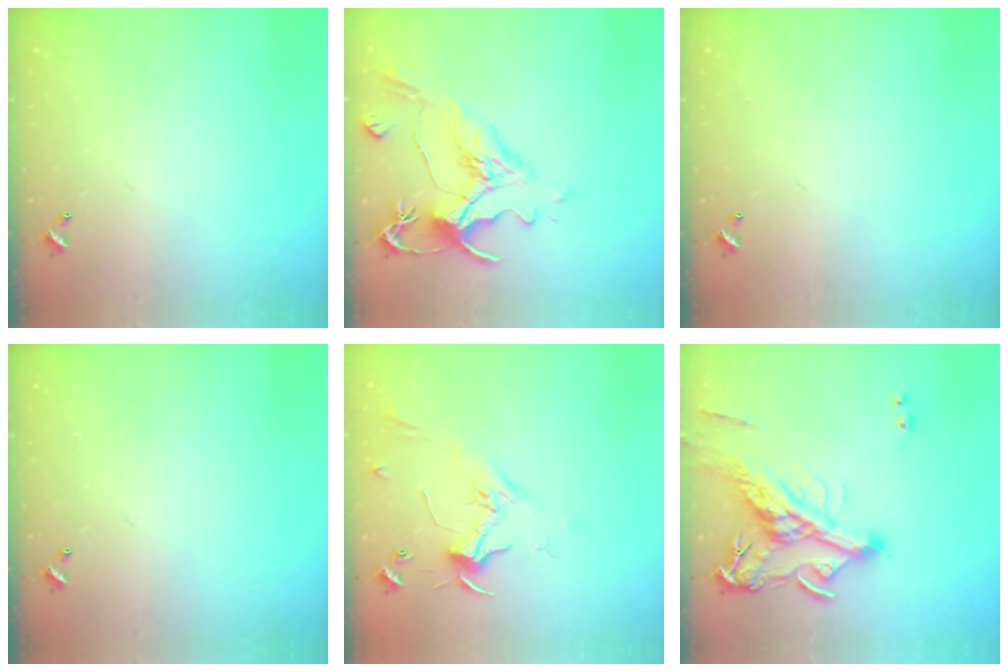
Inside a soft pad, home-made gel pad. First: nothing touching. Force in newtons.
{"total": 1.6, "press": 0.3, "slide": 1.5}
{"total": 0.0}
{"total": 0.0}
{"total": 2.3, "press": 2.2, "slide": 0.7}
{"total": 11.1, "press": 10.7, "slide": 2.6}